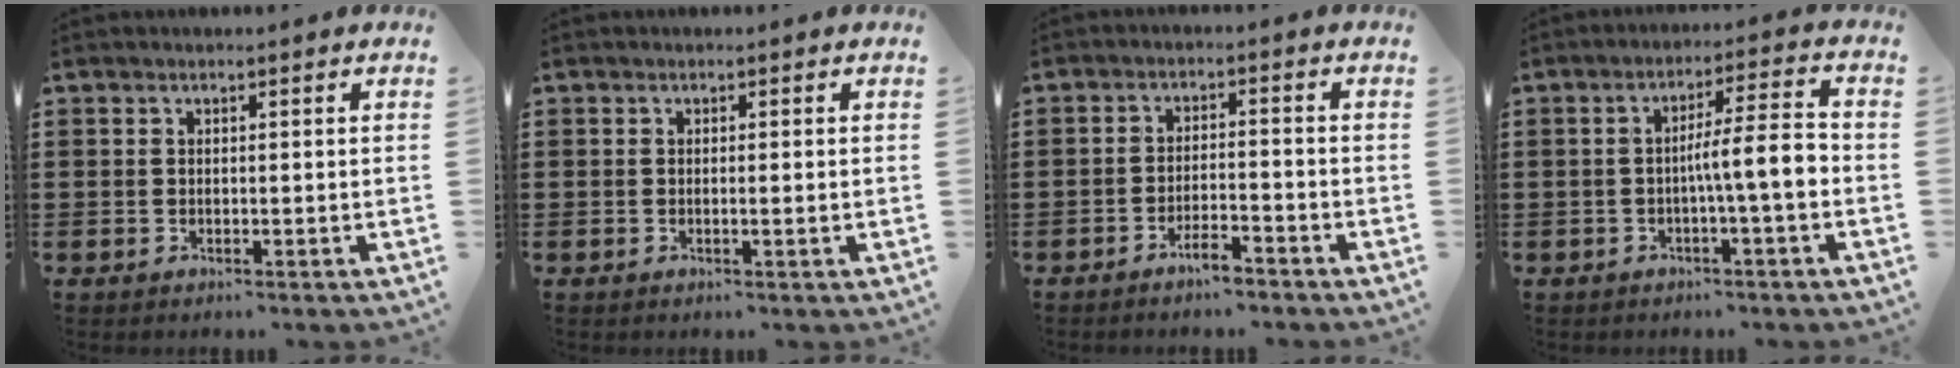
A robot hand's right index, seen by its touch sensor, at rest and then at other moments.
{"total": 0.7, "force": [-0.1, -0.1, 0.7], "torque": [-0.012, -0.004, -0.002]}
{"total": 3.6, "force": [-3.2, 0.3, 1.7], "torque": [-0.038, 0.001, -0.063]}
{"total": 6.9, "force": [-1.3, 0.8, 6.8], "torque": [-0.112, 0.002, -0.029]}